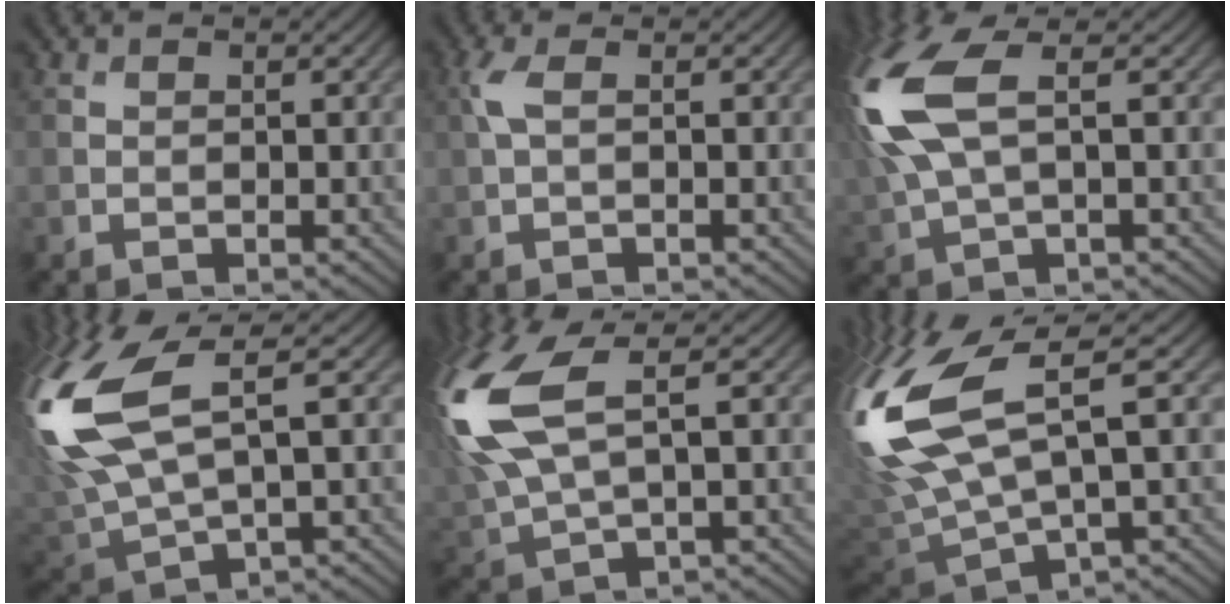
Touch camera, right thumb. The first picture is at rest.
{"total": 2.1, "force": [0.2, 0.6, 2.0], "torque": [-0.053, 0.011, 0.002]}
{"total": 11.1, "force": [2.3, 4.7, 9.8], "torque": [-0.273, 0.010, 0.047]}
{"total": 14.4, "force": [4.0, 5.9, 12.5], "torque": [-0.330, 0.014, 0.085]}
{"total": 12.3, "force": [3.1, 5.2, 10.7], "torque": [-0.289, 0.009, 0.068]}
{"total": 16.3, "force": [3.7, 6.5, 14.5], "torque": [-0.377, 0.013, 0.078]}